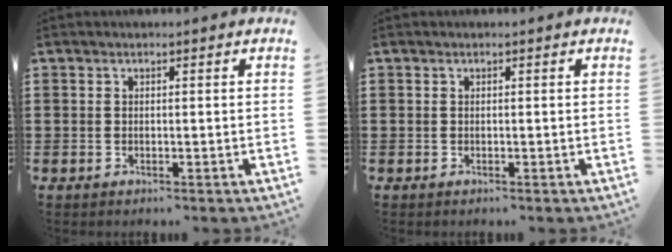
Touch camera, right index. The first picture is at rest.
{"total": 0.0}